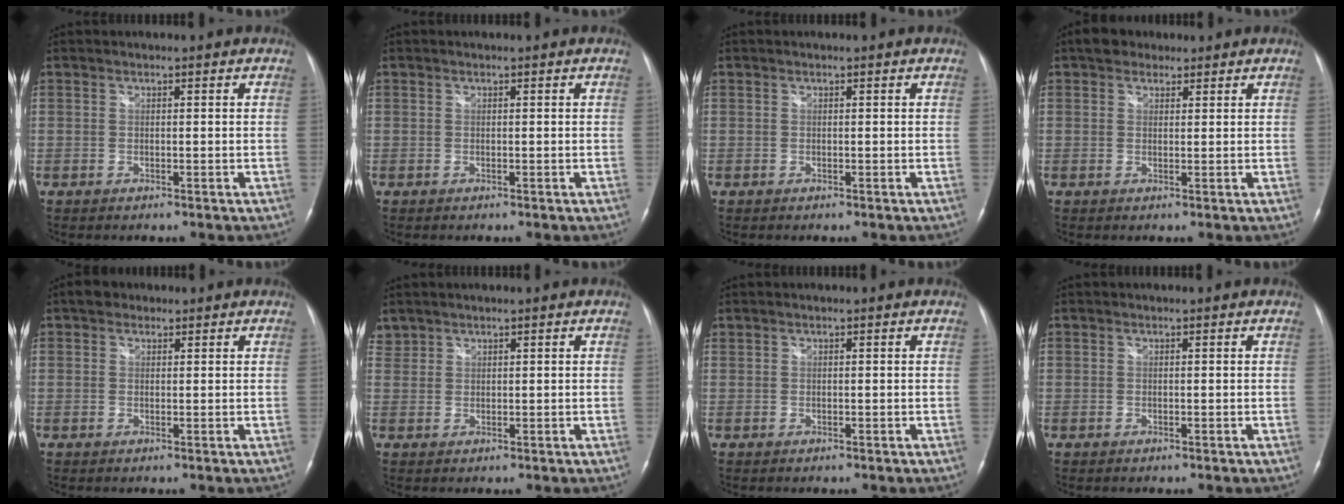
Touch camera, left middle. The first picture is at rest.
{"total": 0.0}
{"total": 0.0}
{"total": 3.6, "force": [2.5, 2.3, 1.1], "torque": [-0.020, 0.022, 0.041]}
{"total": 2.2, "force": [1.4, 1.5, 0.7], "torque": [-0.014, 0.018, 0.022]}
{"total": 1.7, "force": [1.5, 0.8, -0.2], "torque": [0.006, 0.011, 0.031]}
{"total": 0.0}
{"total": 0.0}